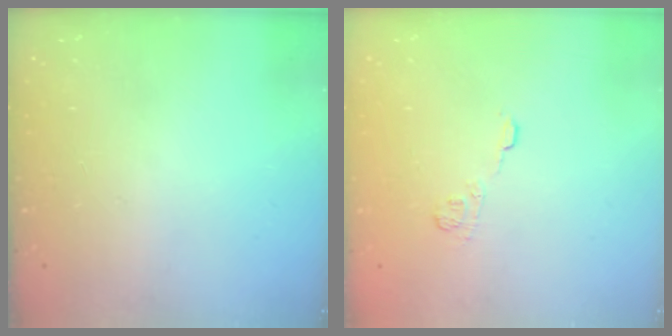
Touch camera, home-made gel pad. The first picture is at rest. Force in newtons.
{"total": 4.1, "press": 3.8, "slide": 1.5}